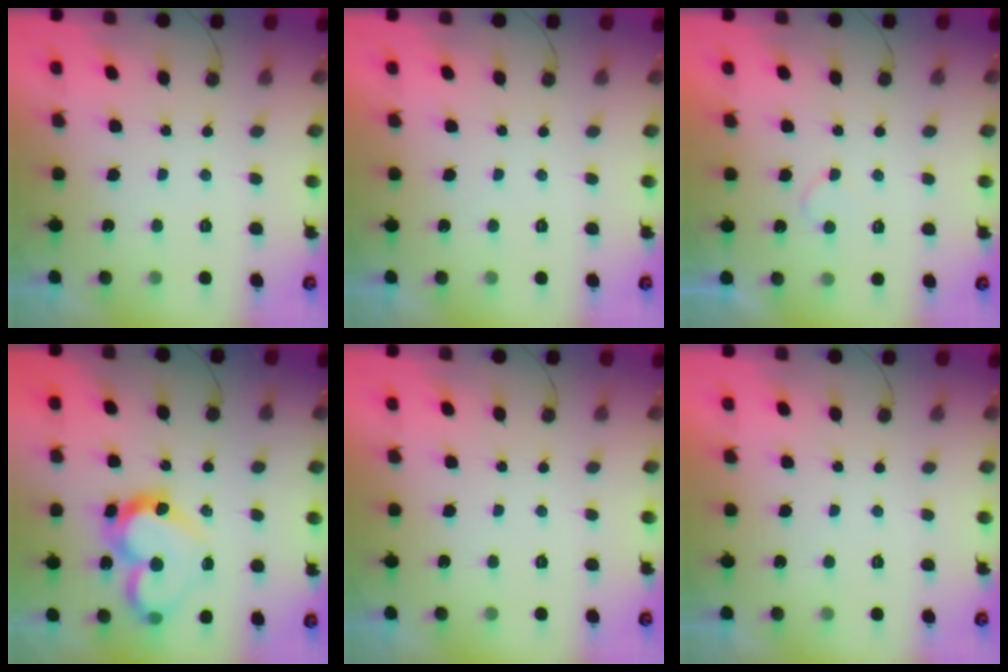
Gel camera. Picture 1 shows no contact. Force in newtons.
{"total": 1.8, "press": 1.7, "slide": 0.1}
{"total": 3.5, "press": 3.5, "slide": 0.3}
{"total": 16.9, "press": 16.8, "slide": 2.3}
{"total": 0.0}
{"total": 1.8, "press": 1.8, "slide": 0.0}